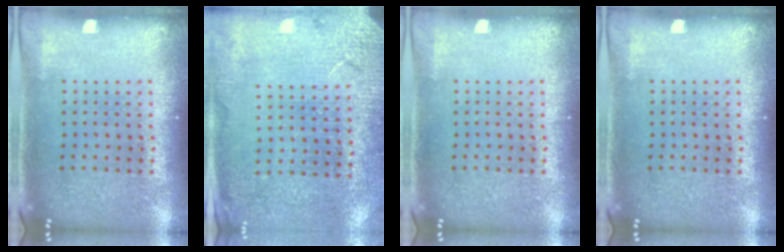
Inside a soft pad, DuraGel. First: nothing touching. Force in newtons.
{"total": 2.6, "press": 2.6, "slide": 0.4}
{"total": 0.0}
{"total": 0.0}